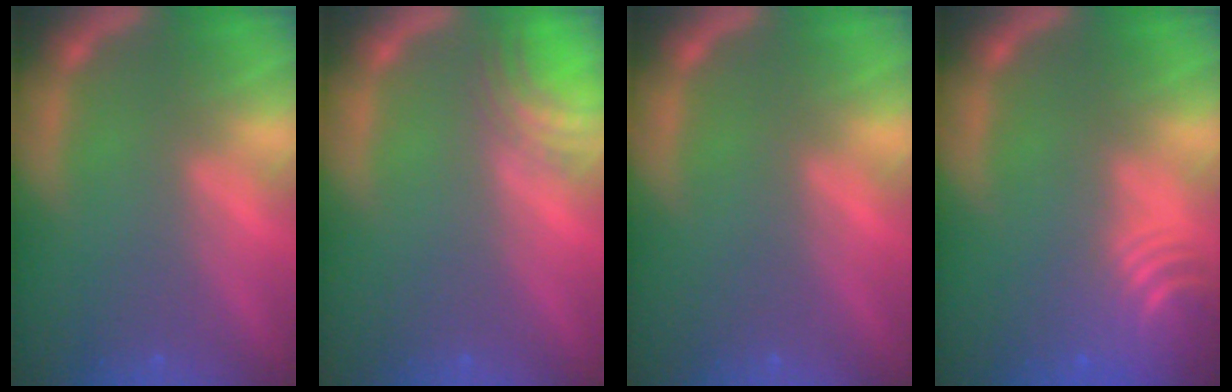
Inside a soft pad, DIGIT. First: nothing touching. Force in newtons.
{"total": 3.0}
{"total": 0.0}
{"total": 8.0}